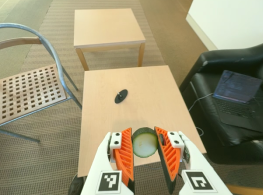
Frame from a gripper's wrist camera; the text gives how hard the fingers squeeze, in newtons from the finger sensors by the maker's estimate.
{"total": 12.0, "left": 12.5, "right": 11.5}